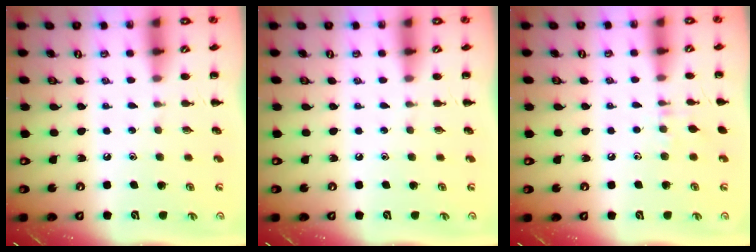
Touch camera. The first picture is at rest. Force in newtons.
{"total": 0.0}
{"total": 6.0, "press": 5.7, "slide": 1.9}